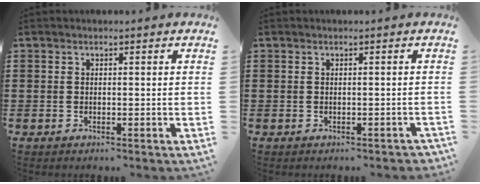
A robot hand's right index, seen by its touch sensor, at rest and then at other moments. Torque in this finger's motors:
{"motor_torque": [0.17, 0.04, -0.01, 0.00]}